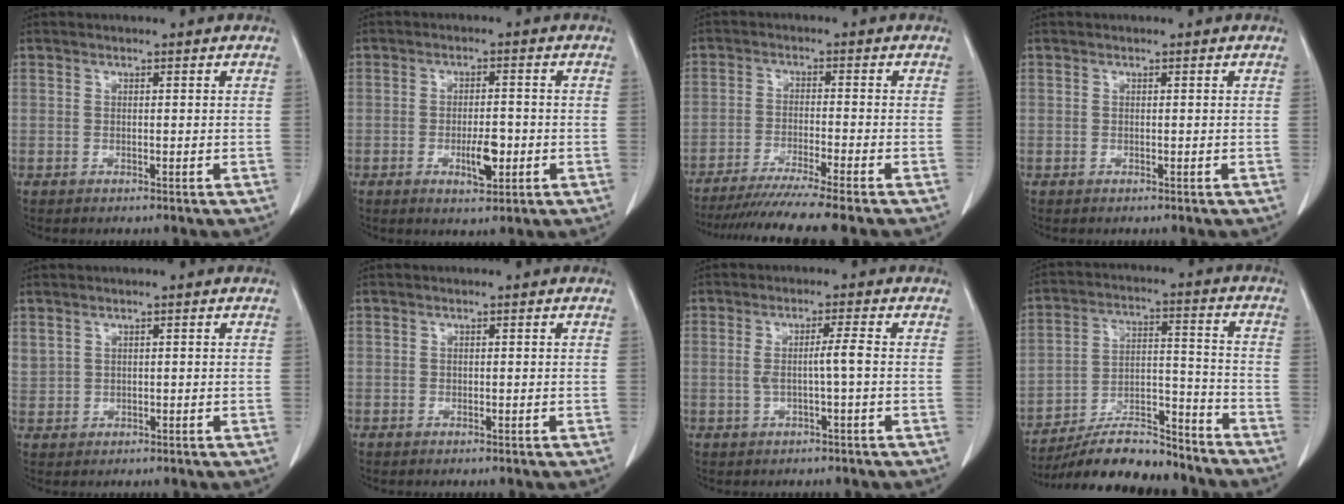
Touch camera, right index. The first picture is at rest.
{"total": 4.8, "force": [-1.5, 1.6, 4.3], "torque": [-0.072, -0.002, -0.018]}
{"total": 11.5, "force": [-9.9, -2.0, 5.5], "torque": [-0.062, -0.036, -0.156]}
{"total": 0.0}
{"total": 2.3, "force": [1.5, 1.6, 0.8], "torque": [-0.020, 0.011, 0.039]}
{"total": 0.0}
{"total": 3.2, "force": [-0.2, -0.5, 3.2], "torque": [-0.059, 0.003, -0.002]}
{"total": 14.4, "force": [-13.2, 3.1, 4.8], "torque": [-0.070, 0.031, -0.219]}